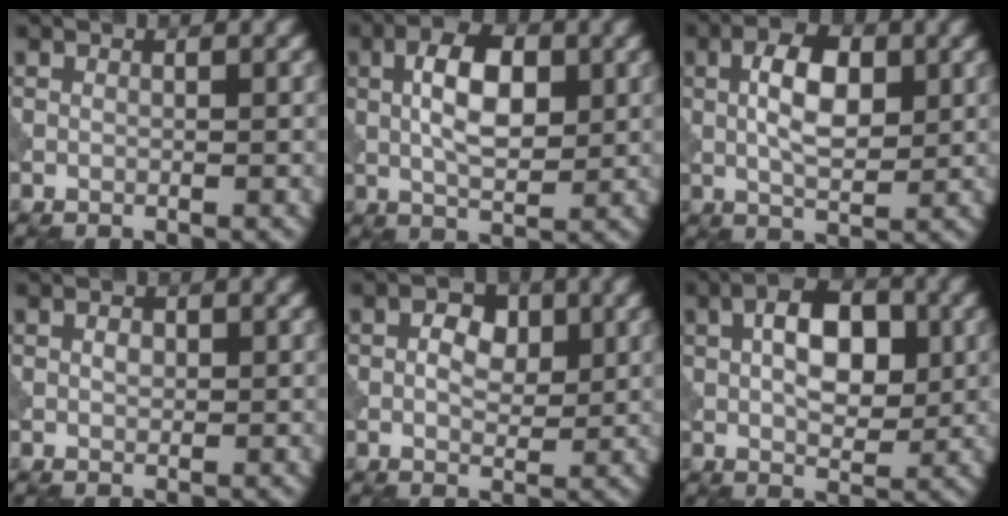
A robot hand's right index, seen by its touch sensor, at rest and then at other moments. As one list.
[{"total": 5.7, "force": [1.0, 2.6, 4.9], "torque": [-0.087, 0.006, 0.015]}, {"total": 5.1, "force": [0.9, 2.3, 4.4], "torque": [-0.082, 0.005, 0.014]}, {"total": 0.8, "force": [0.1, 0.6, 0.6], "torque": [-0.010, 0.000, 0.002]}, {"total": 2.9, "force": [0.5, 1.8, 2.3], "torque": [-0.034, 0.002, 0.005]}, {"total": 6.1, "force": [1.0, 3.3, 5.0], "torque": [-0.075, 0.008, 0.012]}]